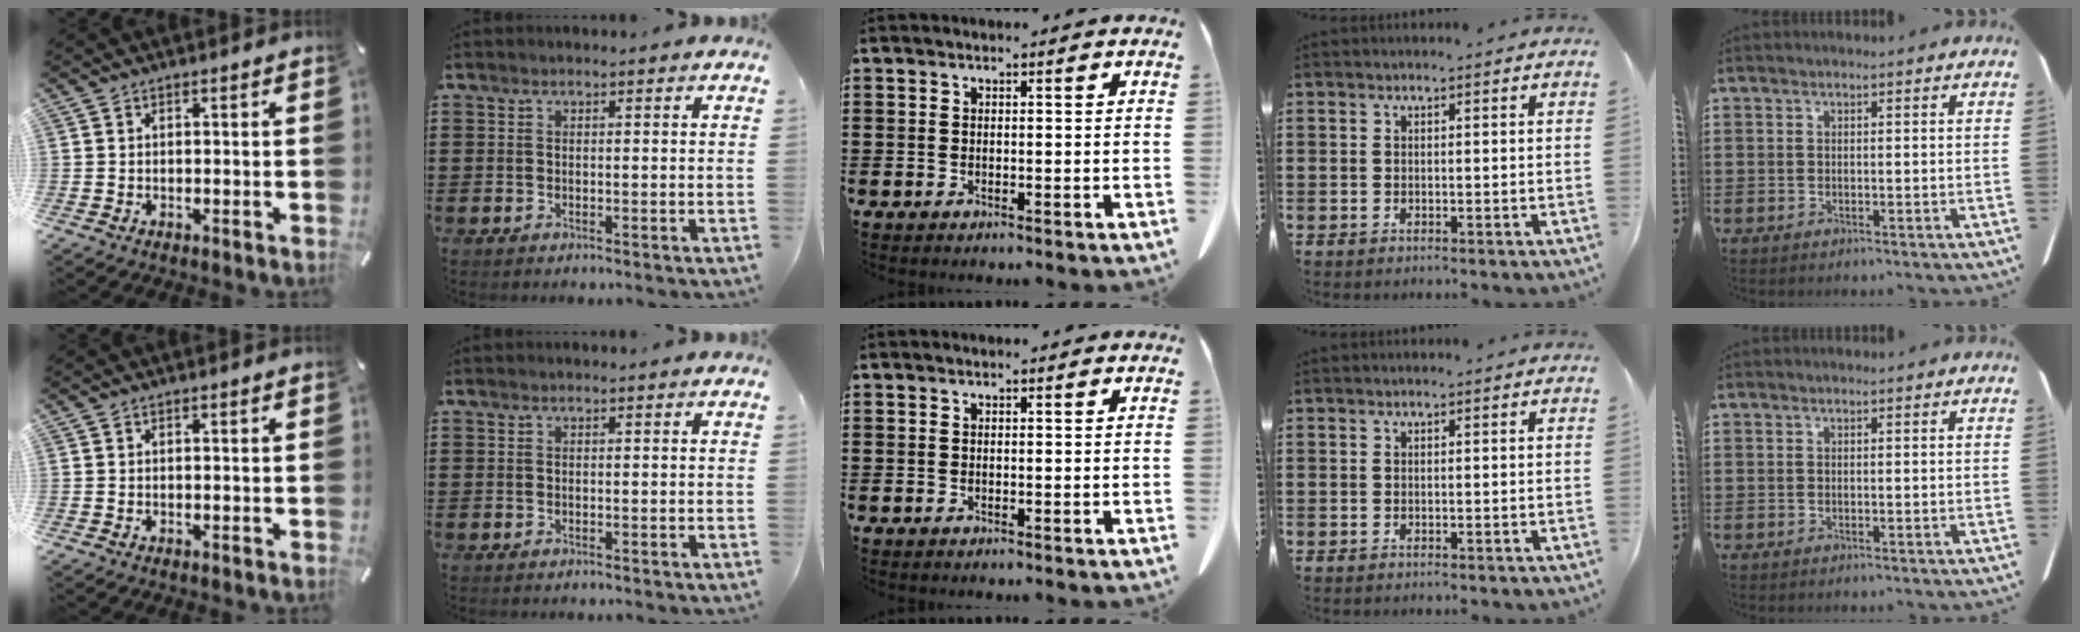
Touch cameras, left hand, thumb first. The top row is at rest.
{}